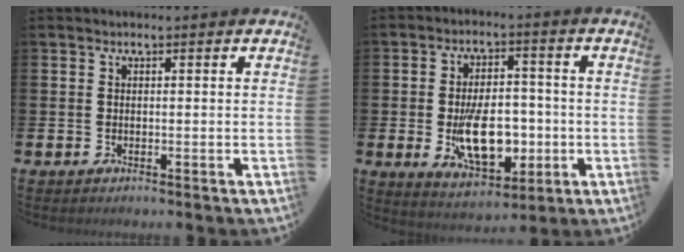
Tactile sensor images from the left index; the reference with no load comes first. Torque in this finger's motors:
{"motor_torque": [1.56, -0.38, 1.05, 0.21]}